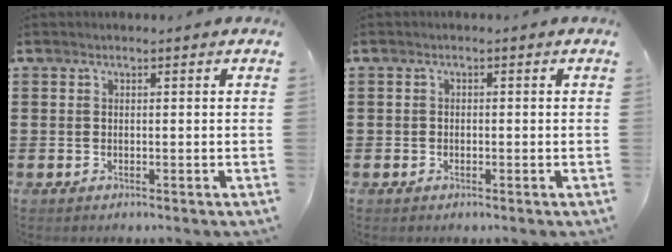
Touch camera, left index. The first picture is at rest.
{"total": 0.8, "force": [-0.5, 0.6, 0.3], "torque": [-0.007, -0.001, -0.010]}